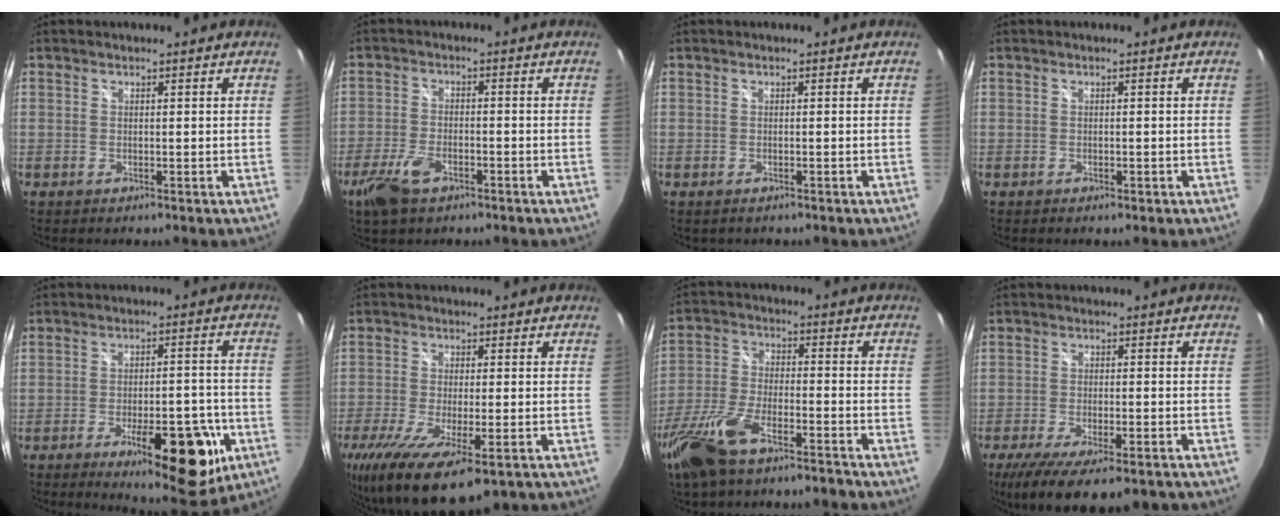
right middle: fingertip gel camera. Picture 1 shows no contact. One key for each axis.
{"total": 7.5, "fx": -4.5, "fy": 3.7, "fz": 4.7, "tx": -0.118, "ty": -0.010, "tz": -0.084}
{"total": 0.0}
{"total": 0.7, "fx": -0.2, "fy": 0.5, "fz": 0.5, "tx": -0.006, "ty": -0.002, "tz": -0.001}
{"total": 15.3, "fx": -7.2, "fy": 5.6, "fz": 12.3, "tx": -0.177, "ty": -0.010, "tz": -0.084}
{"total": 15.5, "fx": -8.8, "fy": 4.6, "fz": 11.9, "tx": -0.243, "ty": -0.066, "tz": -0.139}
{"total": 15.7, "fx": -11.2, "fy": 5.3, "fz": 9.7, "tx": -0.219, "ty": -0.036, "tz": -0.209}
{"total": 13.5, "fx": -9.3, "fy": 4.1, "fz": 8.8, "tx": -0.179, "ty": -0.051, "tz": -0.143}